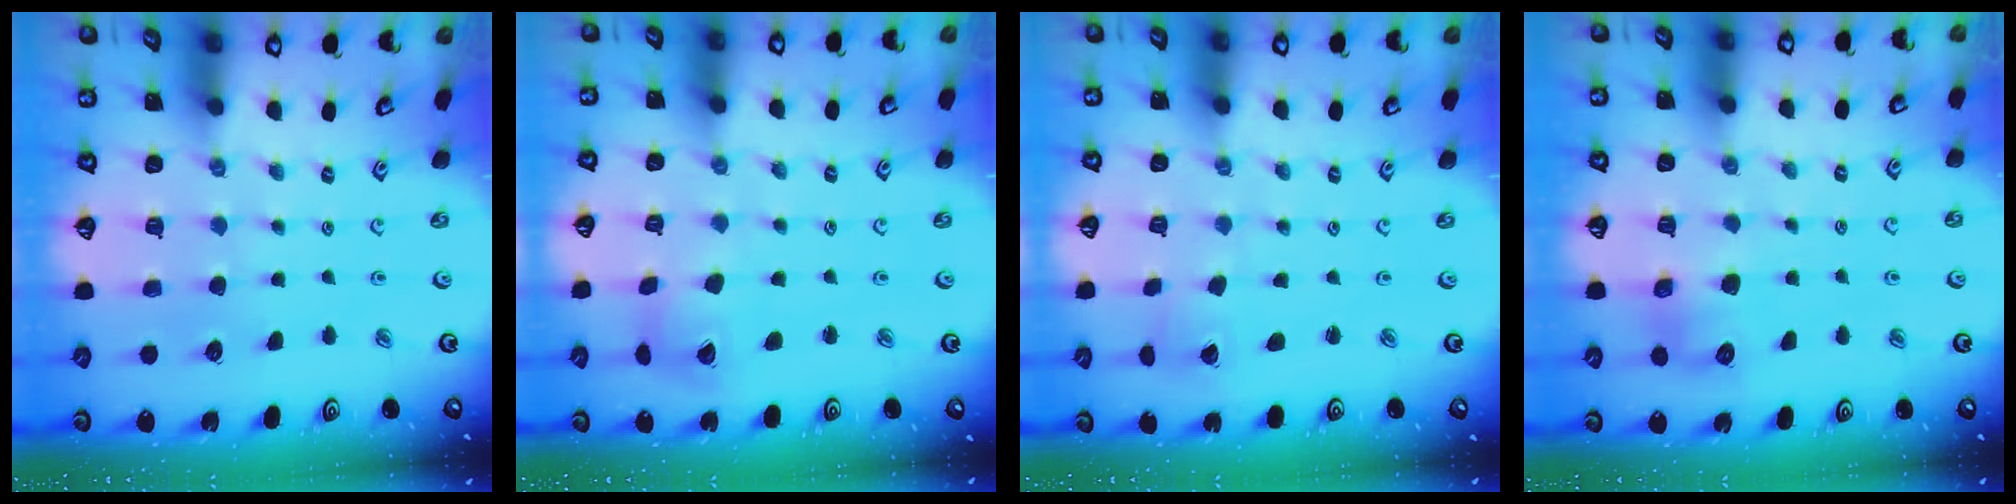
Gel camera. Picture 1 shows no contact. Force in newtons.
{"total": 7.4, "press": 7.3, "slide": 1.0}
{"total": 1.3, "press": 1.3, "slide": 0.1}
{"total": 6.5, "press": 6.5, "slide": 0.5}